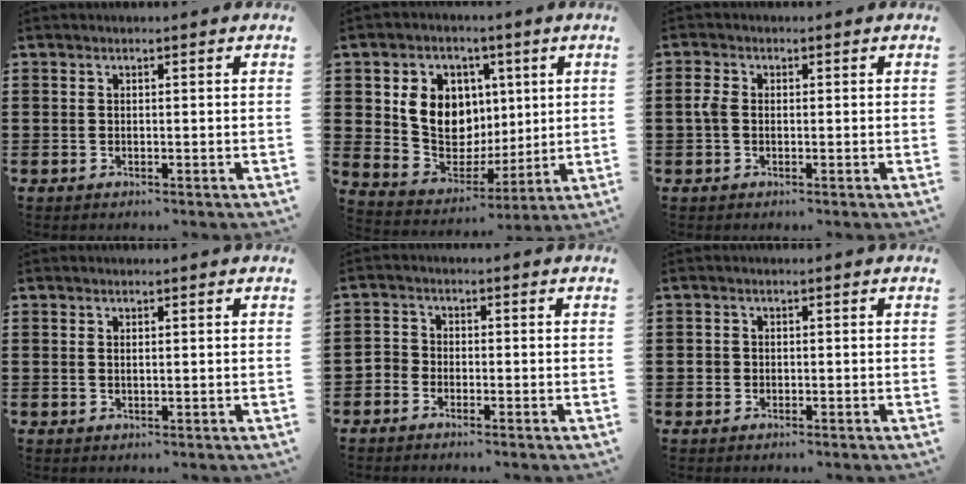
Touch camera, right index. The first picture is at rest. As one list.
[{"total": 9.4, "force": [2.3, 8.2, 4.0], "torque": [-0.108, 0.001, 0.045]}, {"total": 2.4, "force": [-0.2, 1.6, 1.8], "torque": [-0.052, -0.001, -0.009]}, {"total": 0.6, "force": [0.3, 0.2, 0.4], "torque": [-0.009, -0.001, 0.006]}, {"total": 2.0, "force": [-1.7, 1.0, 0.1], "torque": [-0.010, 0.004, -0.038]}, {"total": 1.1, "force": [-0.4, 1.0, 0.4], "torque": [-0.009, 0.003, -0.008]}]